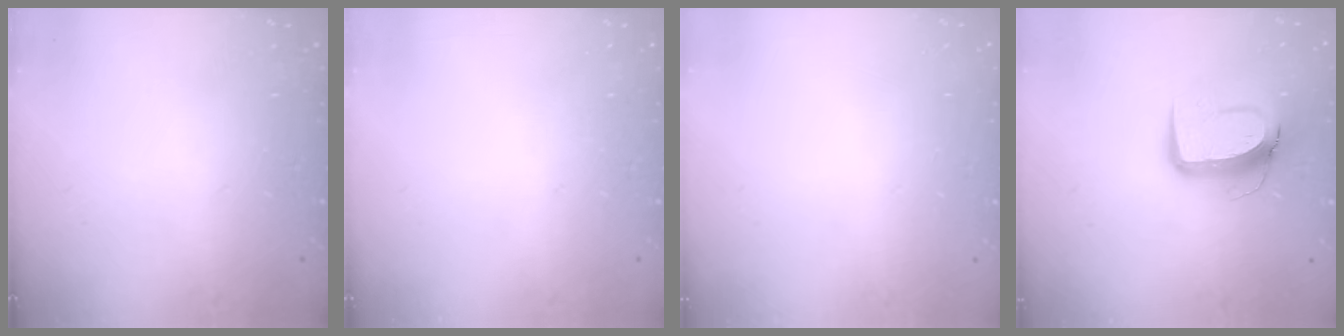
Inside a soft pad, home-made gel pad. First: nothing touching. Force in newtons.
{"total": 0.0}
{"total": 0.0}
{"total": 10.9, "press": 10.9, "slide": 1.2}